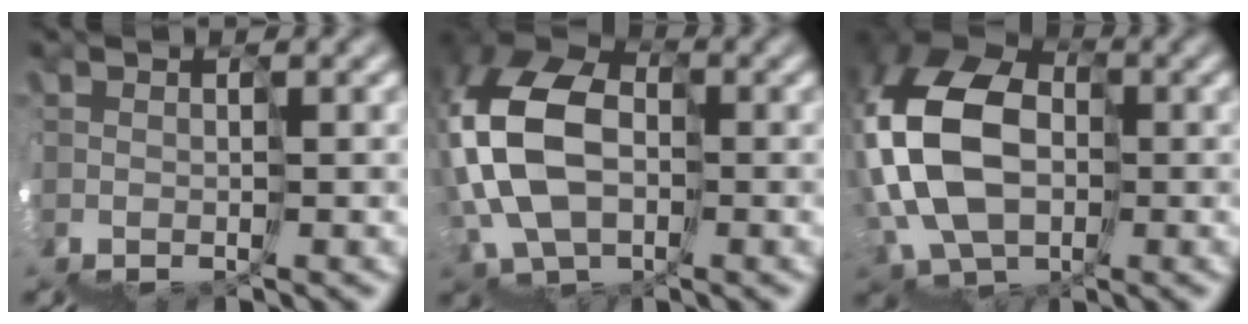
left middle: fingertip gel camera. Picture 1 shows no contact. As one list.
[{"total": 8.8, "force": [1.9, 6.5, 5.6], "torque": [-0.140, 0.041, 0.008]}, {"total": 10.1, "force": [2.0, 7.7, 6.3], "torque": [-0.149, 0.038, 0.009]}]